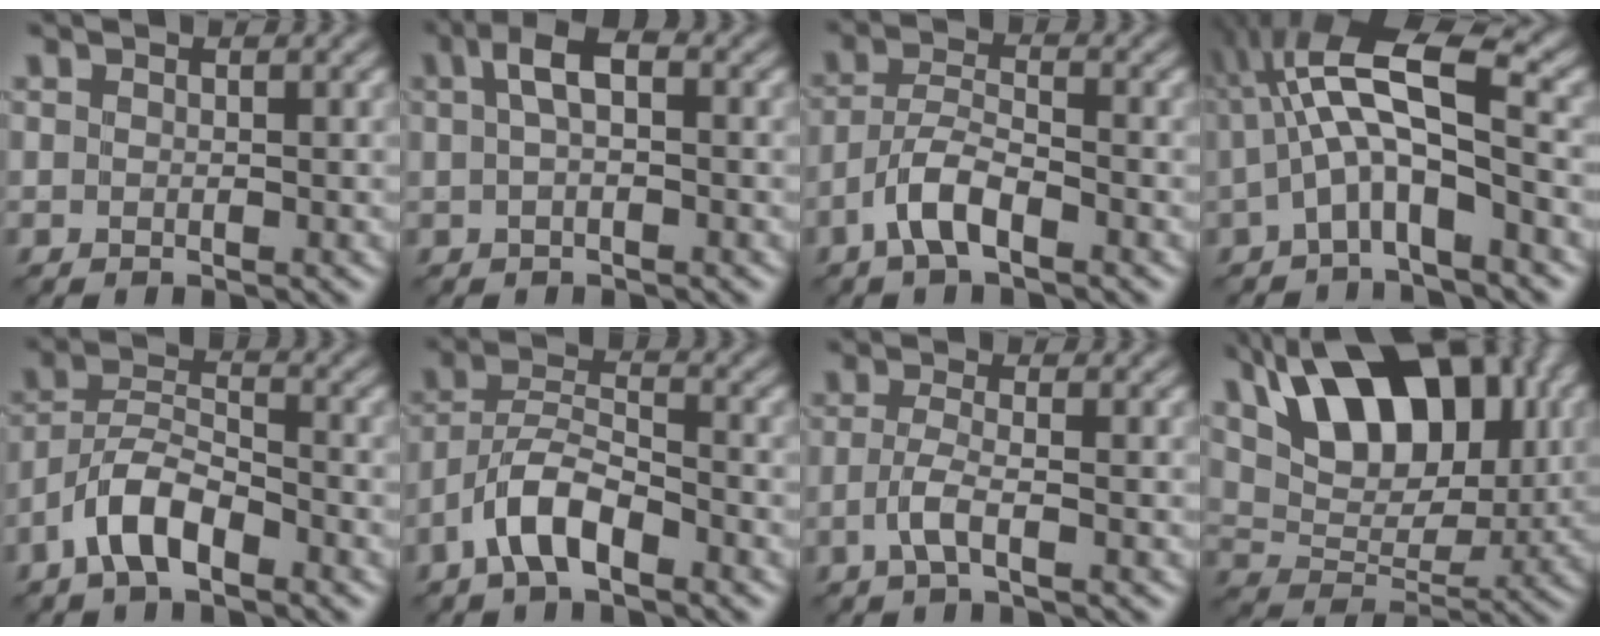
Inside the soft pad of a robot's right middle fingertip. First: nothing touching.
{"total": 3.1, "force": [0.5, 1.2, 2.8], "torque": [-0.053, 0.009, 0.005]}
{"total": 3.9, "force": [-2.3, 1.3, 2.9], "torque": [-0.058, 0.009, -0.052]}
{"total": 7.5, "force": [0.0, 2.4, 7.1], "torque": [-0.132, 0.027, -0.012]}
{"total": 4.8, "force": [-3.0, 1.9, 3.3], "torque": [-0.058, 0.011, -0.062]}
{"total": 4.8, "force": [-2.8, 1.8, 3.5], "torque": [-0.062, 0.012, -0.059]}
{"total": 2.3, "force": [-0.8, 0.5, 2.1], "torque": [-0.047, 0.000, -0.024]}
{"total": 13.6, "force": [6.3, 6.7, 10.0], "torque": [-0.154, 0.022, 0.095]}